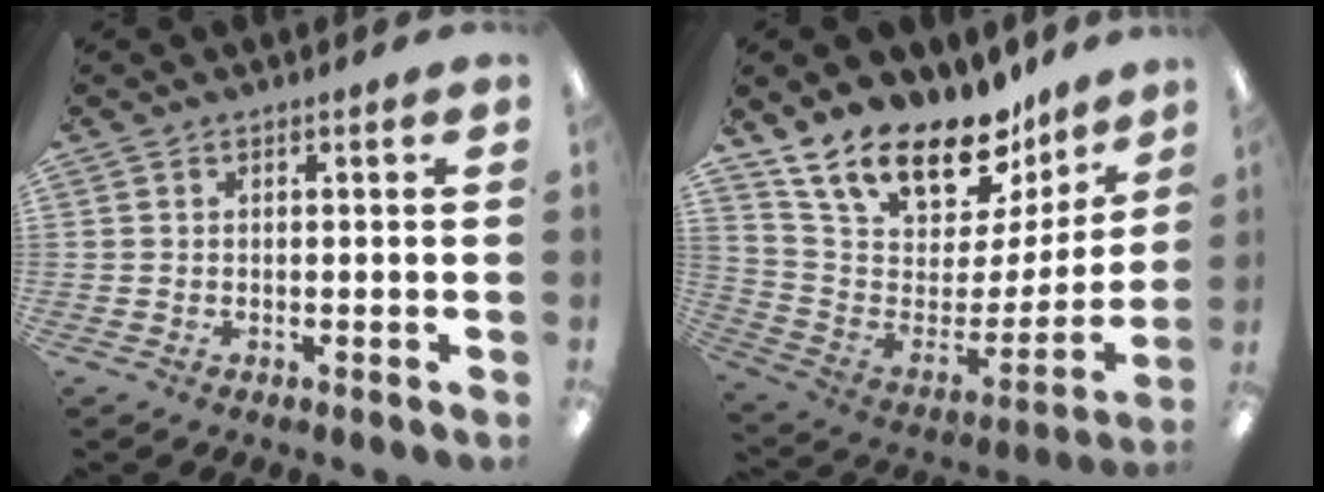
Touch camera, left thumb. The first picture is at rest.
{"total": 20.9, "force": [16.3, 8.4, 9.9], "torque": [-0.169, -0.119, 0.289]}